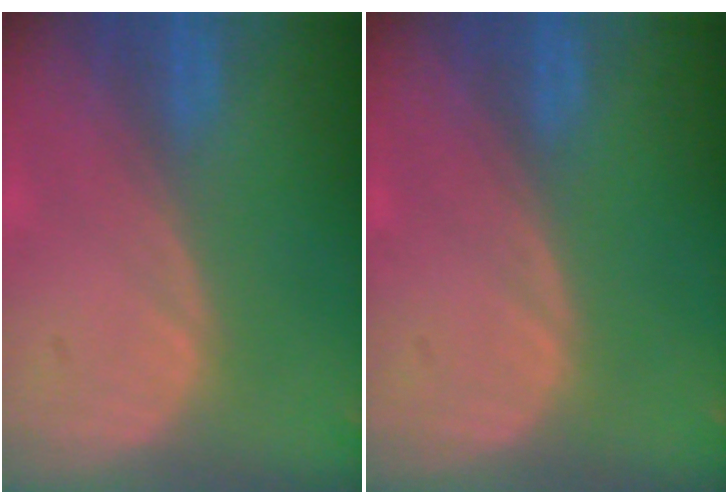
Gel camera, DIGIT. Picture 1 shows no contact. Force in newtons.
{"total": 0.0}